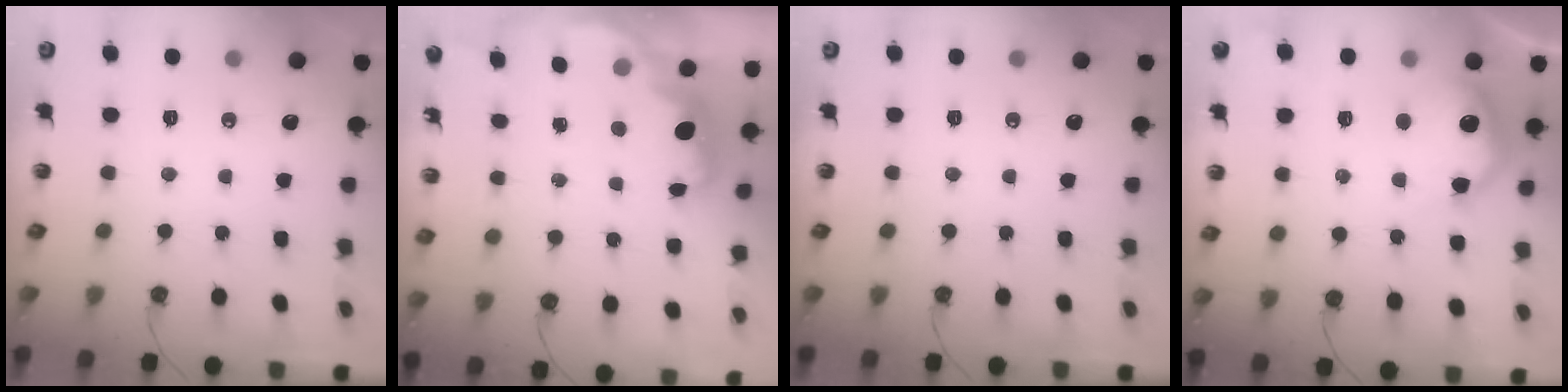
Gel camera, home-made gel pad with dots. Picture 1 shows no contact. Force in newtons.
{"total": 2.5, "press": 2.4, "slide": 0.6}
{"total": 0.0}
{"total": 14.6, "press": 14.6, "slide": 1.0}